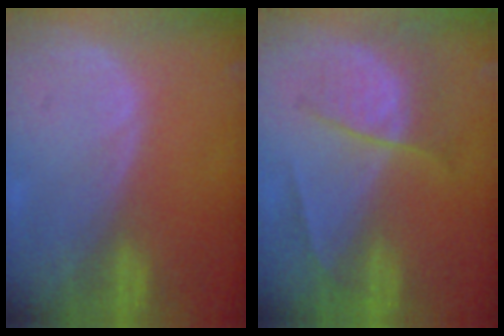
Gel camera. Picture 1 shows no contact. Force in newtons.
{"total": 6.6, "press": 6.0, "slide": 2.8}